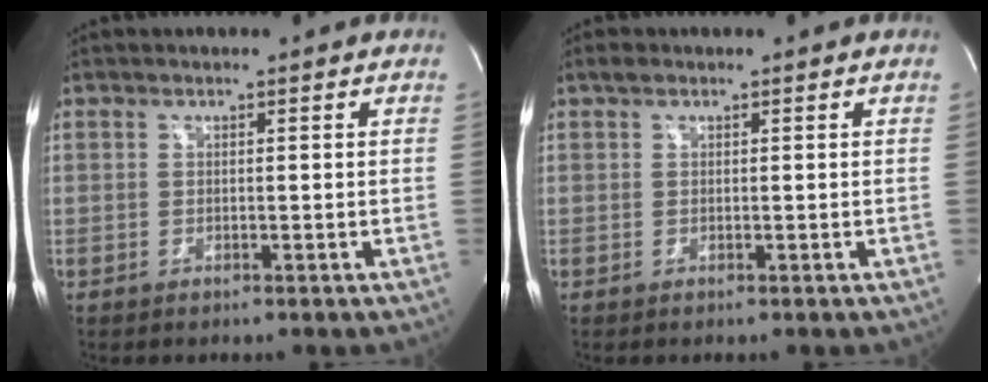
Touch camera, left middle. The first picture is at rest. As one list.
[{"total": 0.9, "force": [0.6, 0.5, 0.5], "torque": [-0.013, 0.013, 0.011]}]